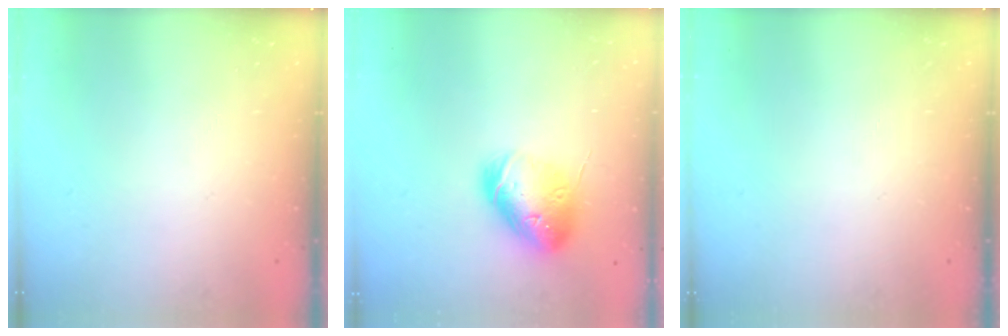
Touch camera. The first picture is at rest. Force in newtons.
{"total": 17.7, "press": 17.4, "slide": 2.8}
{"total": 0.0}